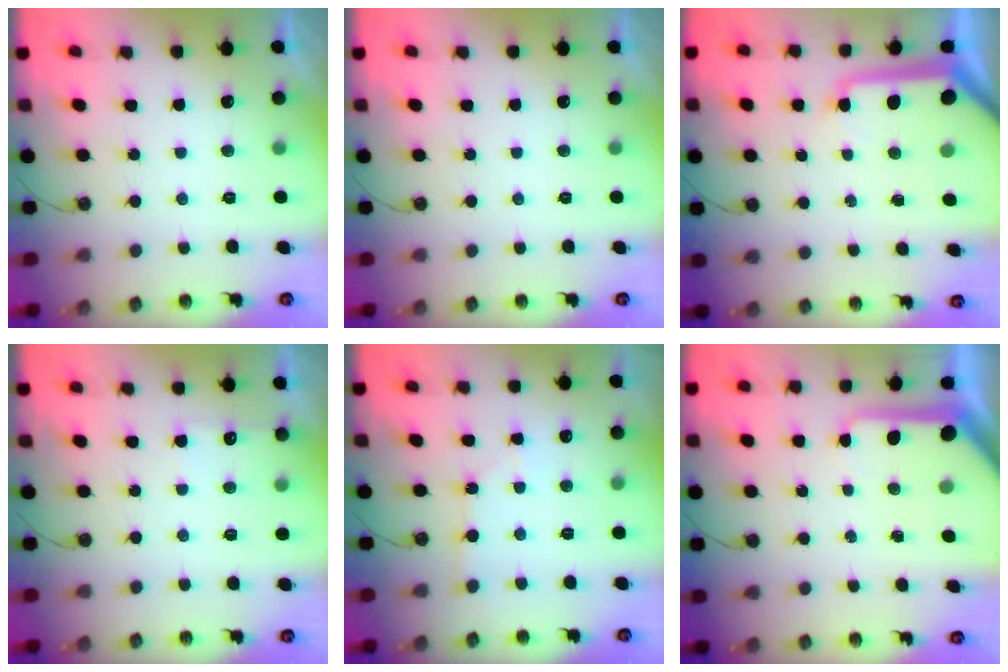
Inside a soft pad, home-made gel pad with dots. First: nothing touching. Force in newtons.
{"total": 0.0}
{"total": 12.9, "press": 12.8, "slide": 1.2}
{"total": 4.7, "press": 4.7, "slide": 0.6}
{"total": 3.0, "press": 3.0, "slide": 0.4}
{"total": 9.8, "press": 9.8, "slide": 1.1}